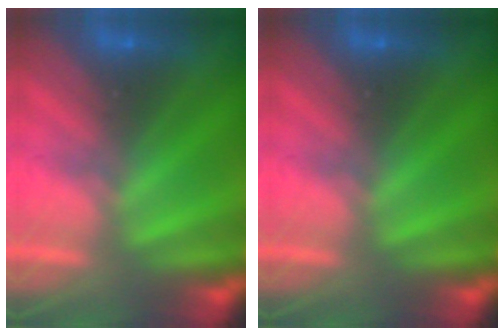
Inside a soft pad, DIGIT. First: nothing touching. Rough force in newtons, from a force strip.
{"total": 0.0}